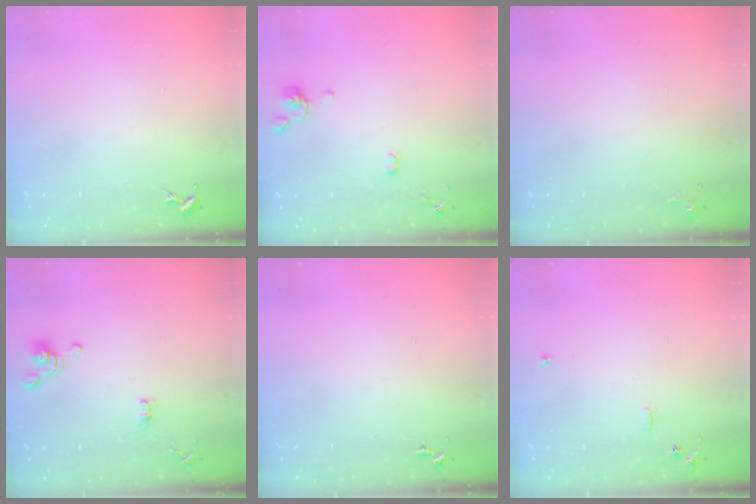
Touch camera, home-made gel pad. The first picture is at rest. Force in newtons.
{"total": 3.4, "press": 3.4, "slide": 0.7}
{"total": 3.5, "press": 3.4, "slide": 0.5}
{"total": 4.1, "press": 3.9, "slide": 1.4}
{"total": 0.0}
{"total": 5.6, "press": 5.6, "slide": 0.6}